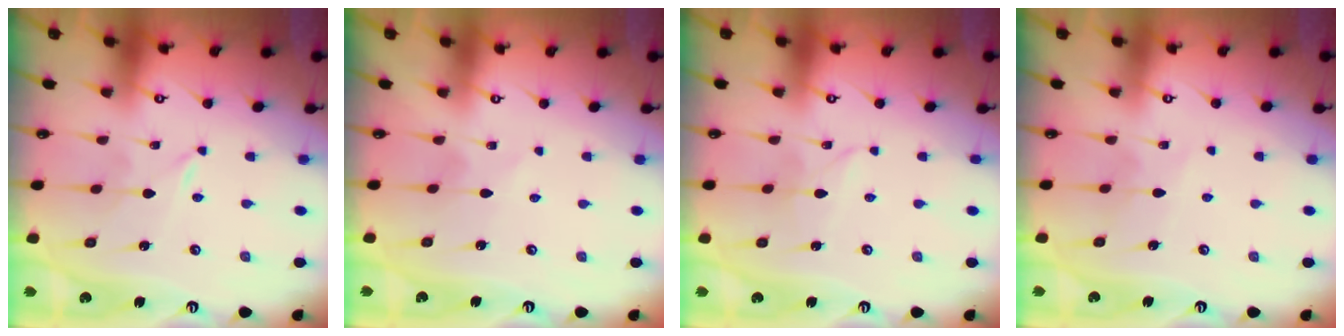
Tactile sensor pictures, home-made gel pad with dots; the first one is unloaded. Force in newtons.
{"total": 2.2, "press": 2.2, "slide": 0.3}
{"total": 2.9, "press": 2.9, "slide": 0.3}
{"total": 5.8, "press": 5.7, "slide": 0.4}